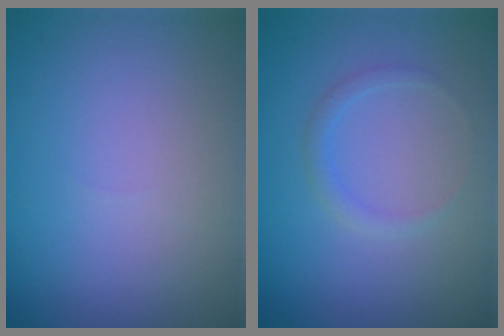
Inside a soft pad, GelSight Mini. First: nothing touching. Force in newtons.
{"total": 1.1, "press": 1.1, "slide": 0.1}